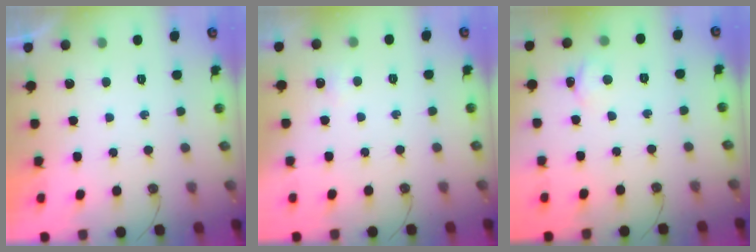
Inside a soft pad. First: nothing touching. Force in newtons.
{"total": 2.7, "press": 2.7, "slide": 0.6}
{"total": 3.6, "press": 3.5, "slide": 0.5}